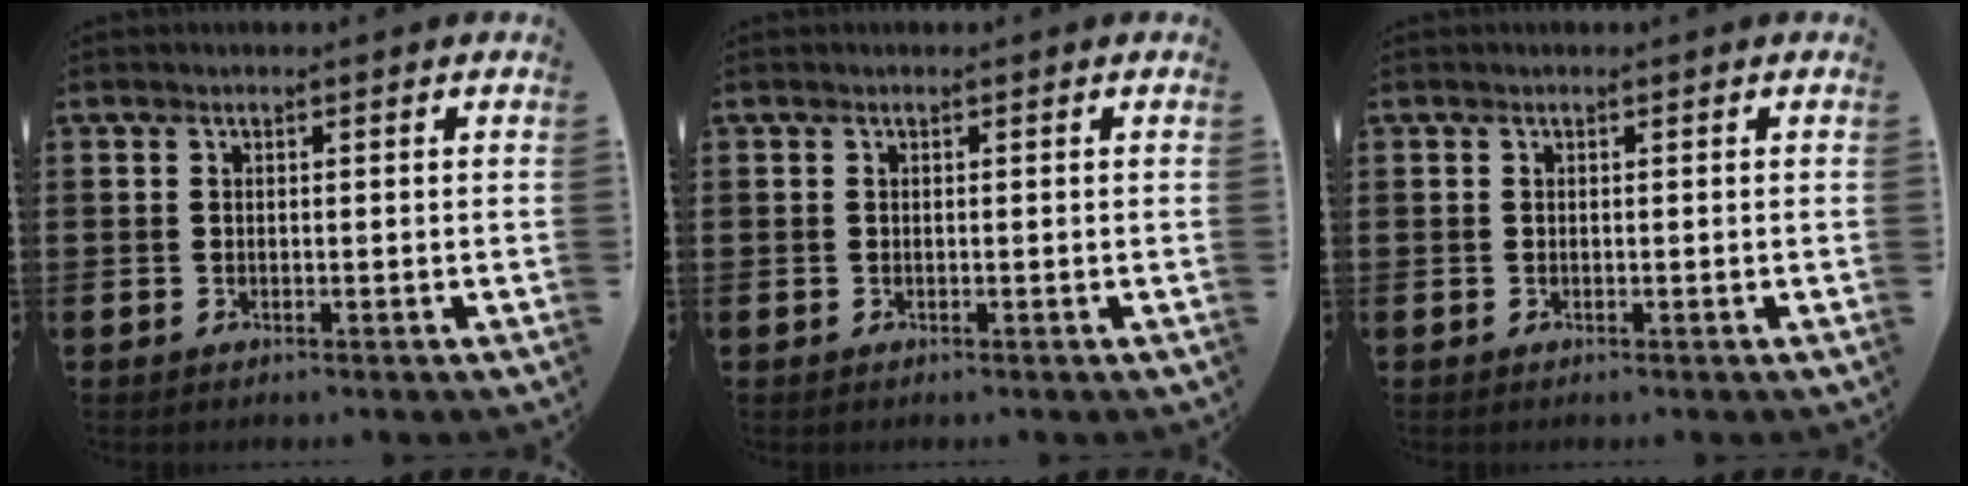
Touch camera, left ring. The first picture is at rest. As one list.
[{"total": 0.0}, {"total": 0.0}]